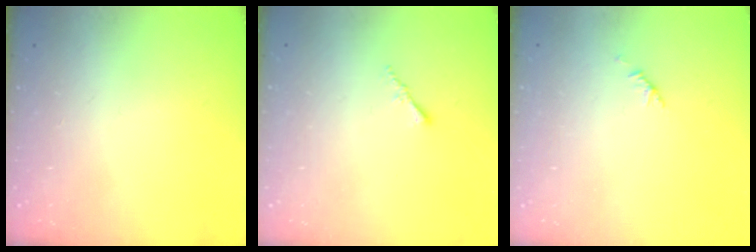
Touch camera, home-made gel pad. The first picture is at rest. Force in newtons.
{"total": 1.2, "press": 1.1, "slide": 0.4}
{"total": 1.9, "press": 1.8, "slide": 0.6}